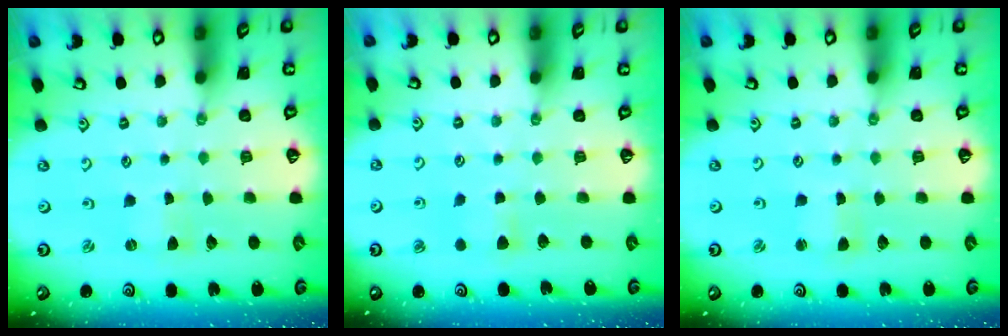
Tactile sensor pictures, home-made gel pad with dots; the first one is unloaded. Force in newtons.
{"total": 4.8, "press": 4.7, "slide": 0.8}
{"total": 1.0, "press": 1.0, "slide": 0.2}